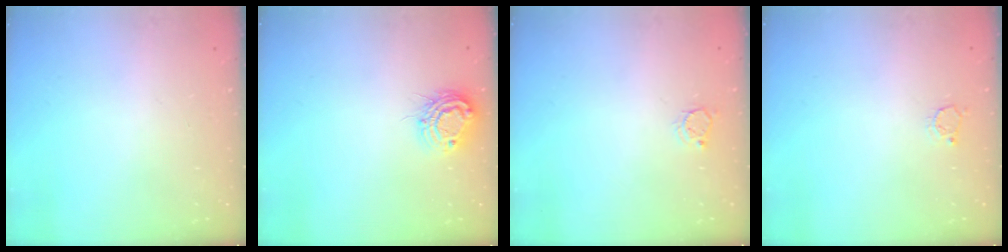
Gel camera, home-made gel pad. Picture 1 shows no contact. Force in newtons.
{"total": 9.8, "press": 9.8, "slide": 0.8}
{"total": 3.2, "press": 3.2, "slide": 0.4}
{"total": 2.7, "press": 2.7, "slide": 0.3}